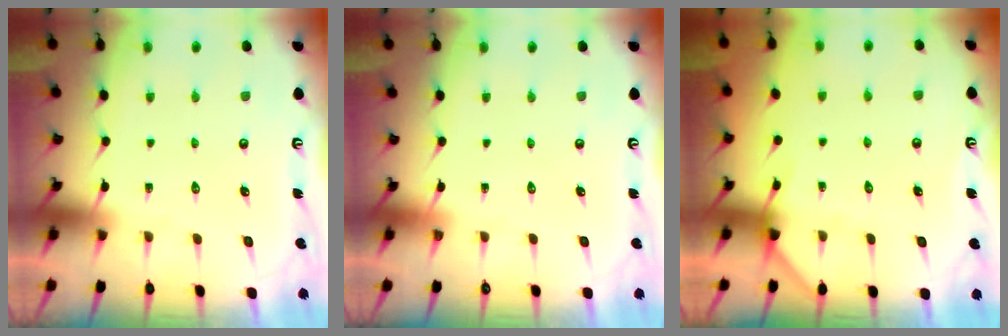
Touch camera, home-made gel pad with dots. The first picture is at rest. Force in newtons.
{"total": 0.0}
{"total": 4.4, "press": 4.3, "slide": 0.6}